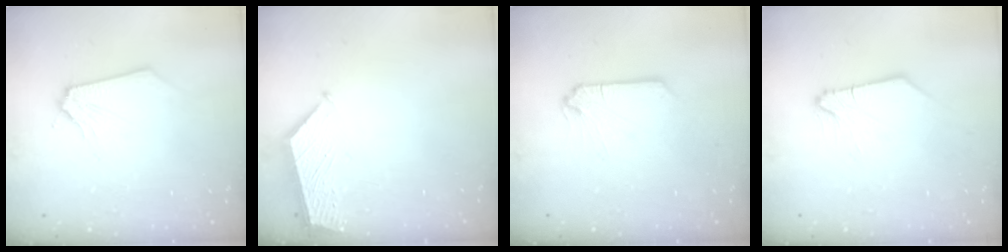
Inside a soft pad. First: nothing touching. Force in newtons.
{"total": 4.6, "press": 4.6, "slide": 0.6}
{"total": 0.8, "press": 0.8, "slide": 0.2}
{"total": 1.0, "press": 1.0, "slide": 0.2}